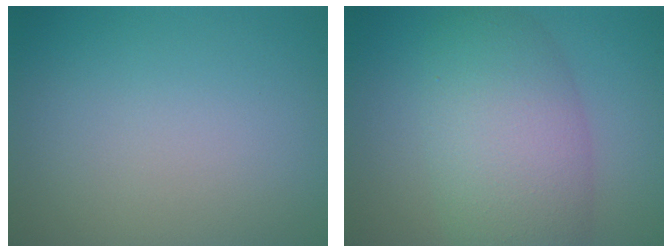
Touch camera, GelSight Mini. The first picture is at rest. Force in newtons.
{"total": 7.8, "press": 7.8, "slide": 0.4}